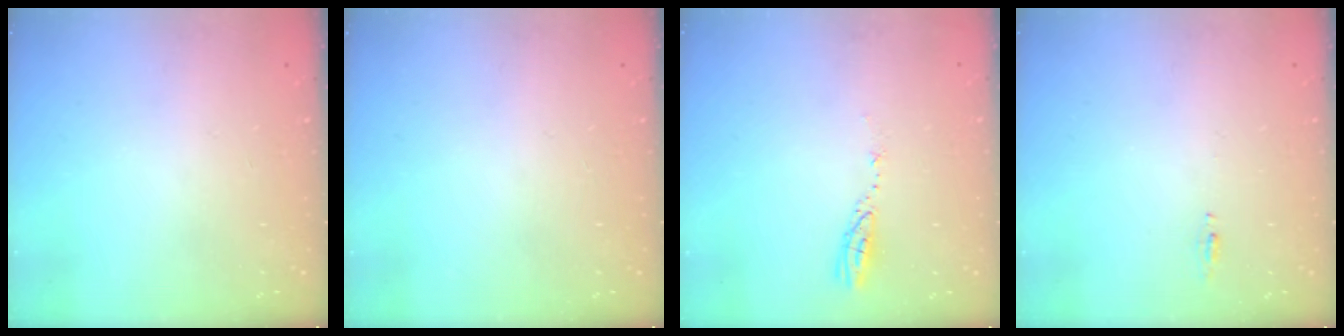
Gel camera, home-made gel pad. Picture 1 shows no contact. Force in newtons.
{"total": 0.0}
{"total": 3.7, "press": 3.7, "slide": 0.3}
{"total": 4.4, "press": 4.1, "slide": 1.5}